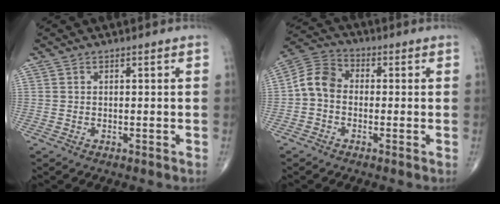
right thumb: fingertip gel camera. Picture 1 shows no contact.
{"total": 6.9, "force": [-0.8, 5.4, 4.3], "torque": [-0.069, 0.023, -0.034]}